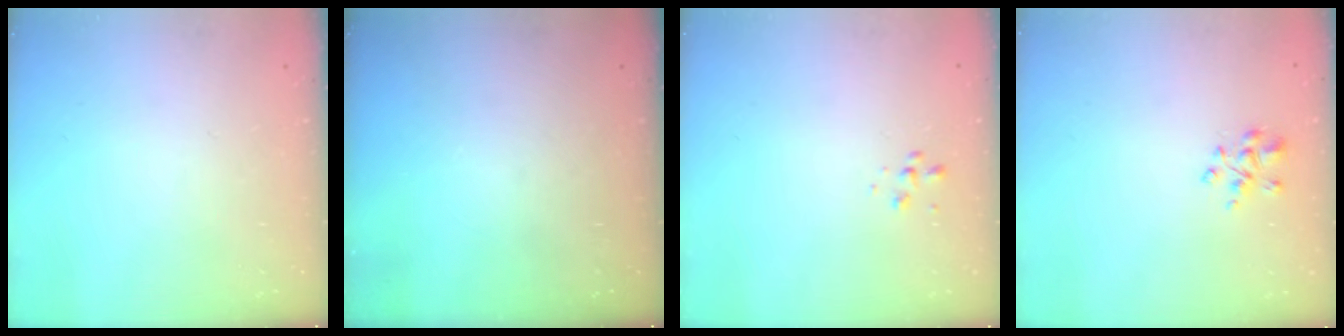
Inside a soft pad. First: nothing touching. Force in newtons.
{"total": 0.0}
{"total": 0.5, "press": 0.5, "slide": 0.0}
{"total": 3.7, "press": 3.6, "slide": 0.9}